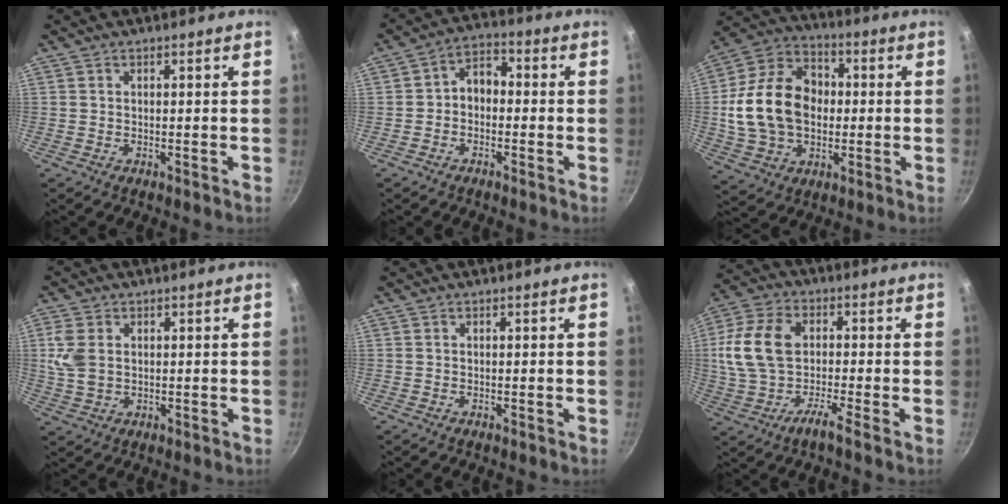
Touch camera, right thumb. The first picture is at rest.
{"total": 5.6, "force": [-0.9, 4.1, 3.6], "torque": [-0.038, 0.028, -0.026]}
{"total": 19.4, "force": [0.0, 14.3, 13.1], "torque": [-0.215, 0.029, -0.002]}
{"total": 5.8, "force": [1.2, 4.0, 4.0], "torque": [-0.084, 0.002, 0.028]}
{"total": 0.0}
{"total": 11.5, "force": [-1.8, 5.9, 9.6], "torque": [-0.191, 0.032, -0.055]}